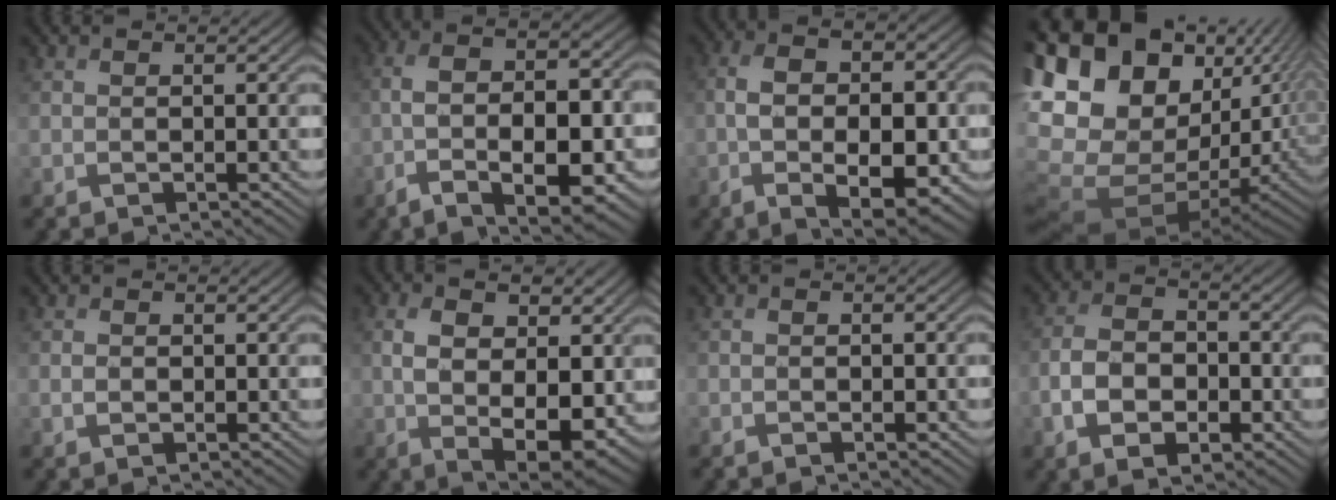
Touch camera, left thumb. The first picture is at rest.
{"total": 12.5, "force": [-4.2, 5.2, 10.5], "torque": [-0.189, -0.017, -0.054]}
{"total": 11.2, "force": [-2.4, 5.7, 9.3], "torque": [-0.167, -0.015, -0.030]}
{"total": 17.8, "force": [5.3, 11.7, 12.3], "torque": [-0.271, 0.028, 0.122]}
{"total": 0.8, "force": [-0.5, 0.5, 0.3], "torque": [-0.006, -0.001, -0.005]}
{"total": 10.7, "force": [0.2, 6.2, 8.8], "torque": [-0.159, -0.016, 0.013]}
{"total": 1.4, "force": [-0.7, 0.9, 0.7], "torque": [-0.007, -0.001, -0.007]}
{"total": 6.3, "force": [-3.0, 4.0, 3.9], "torque": [-0.076, -0.005, -0.056]}